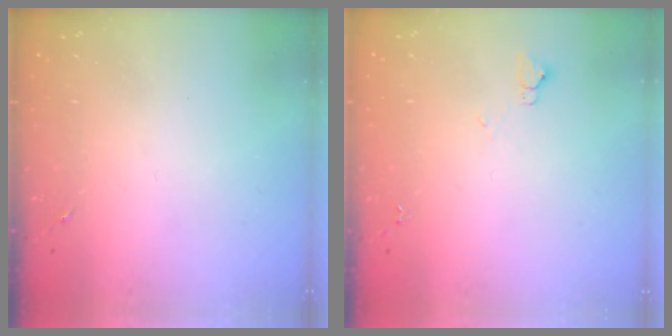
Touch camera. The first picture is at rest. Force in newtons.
{"total": 3.6, "press": 3.6, "slide": 0.5}